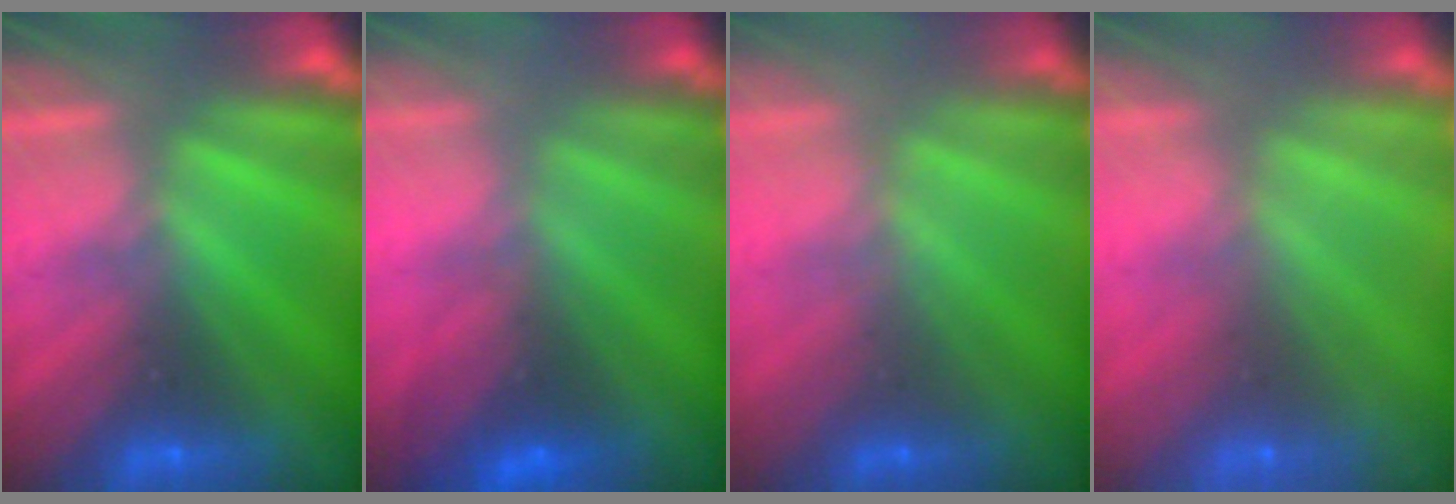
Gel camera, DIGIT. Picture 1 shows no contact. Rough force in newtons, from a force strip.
{"total": 2.8}
{"total": 1.9}
{"total": 8.4}